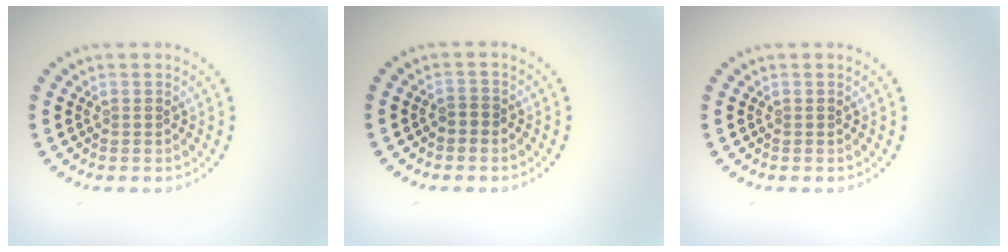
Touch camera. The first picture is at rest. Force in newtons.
{"total": 0.9, "press": 0.9, "slide": 0.4}
{"total": 0.0}